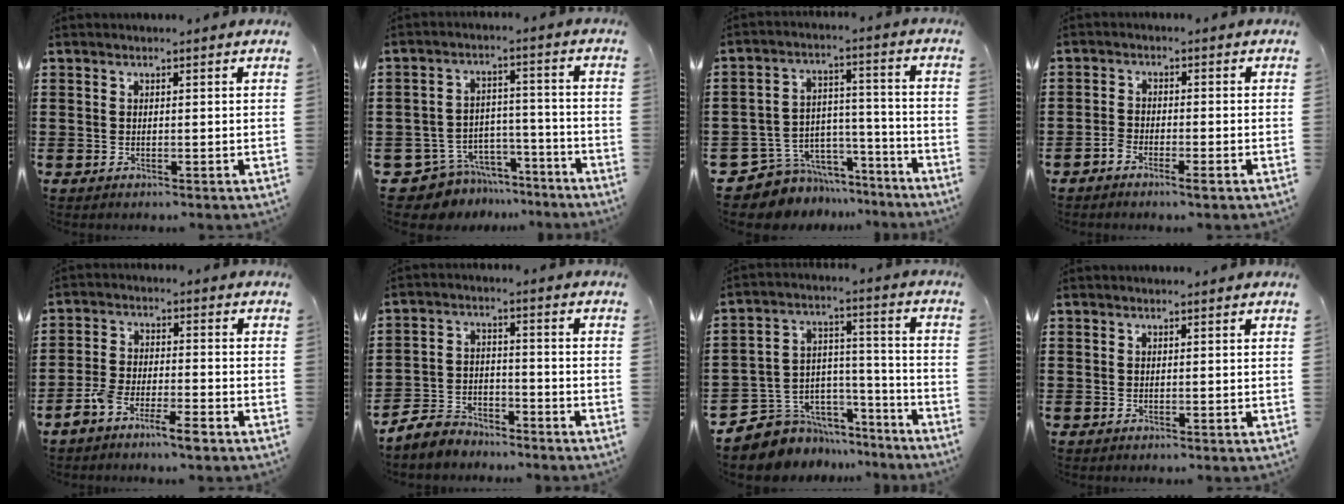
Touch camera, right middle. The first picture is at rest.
{"total": 7.4, "force": [-6.9, 2.6, 0.9], "torque": [-0.032, 0.020, -0.137]}
{"total": 7.1, "force": [-6.2, 3.4, 0.4], "torque": [-0.015, 0.013, -0.118]}
{"total": 2.3, "force": [-1.8, 0.6, 1.4], "torque": [-0.031, 0.001, -0.035]}
{"total": 5.2, "force": [-4.1, 1.0, 3.0], "torque": [-0.069, -0.001, -0.082]}
{"total": 4.8, "force": [-4.7, 1.1, 0.4], "torque": [-0.026, 0.004, -0.101]}
{"total": 7.0, "force": [-5.6, 4.2, 0.0], "torque": [-0.019, 0.009, -0.106]}
{"total": 0.0}